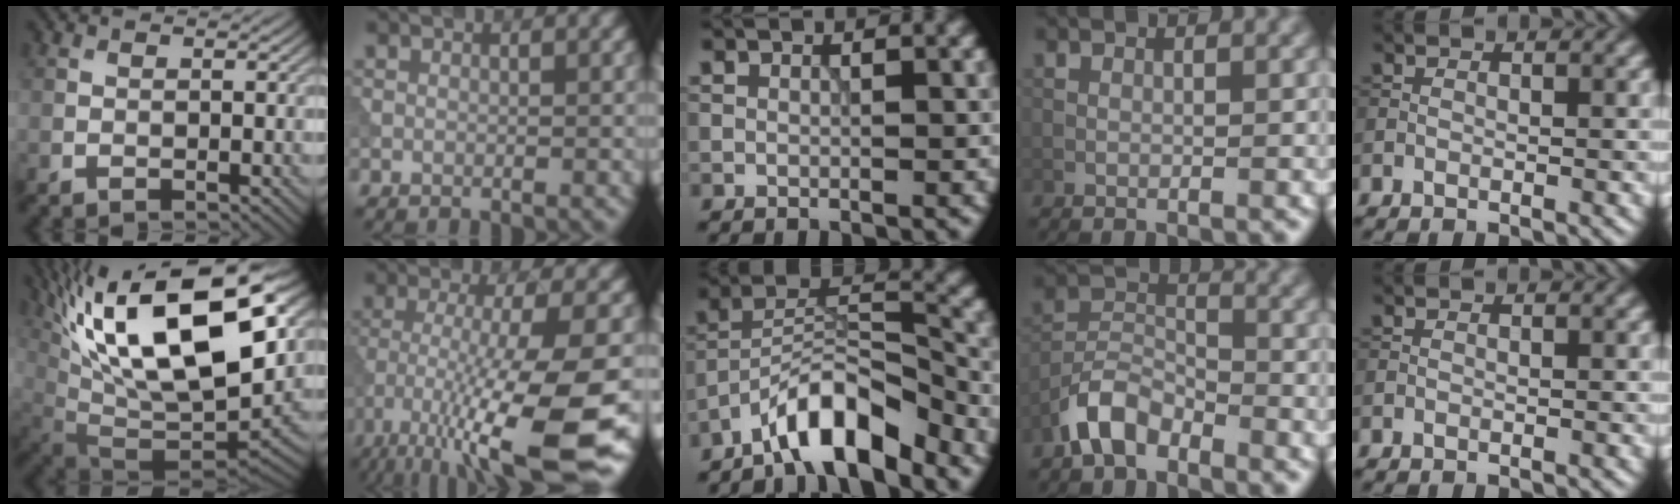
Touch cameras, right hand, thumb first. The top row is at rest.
{"thumb": {"total": 20.7, "force": [8.6, 10.2, 15.8], "torque": [-0.294, 0.013, 0.159]}, "index": {"total": 13.4, "force": [-6.8, 2.7, 11.2], "torque": [-0.198, -0.018, -0.110]}, "middle": {"total": 7.4, "force": [-5.5, 2.1, 4.5], "torque": [-0.071, 0.014, -0.102]}, "ring": {"total": 4.7, "force": [-3.4, 2.3, 2.3], "torque": [-0.043, 0.009, -0.075]}}